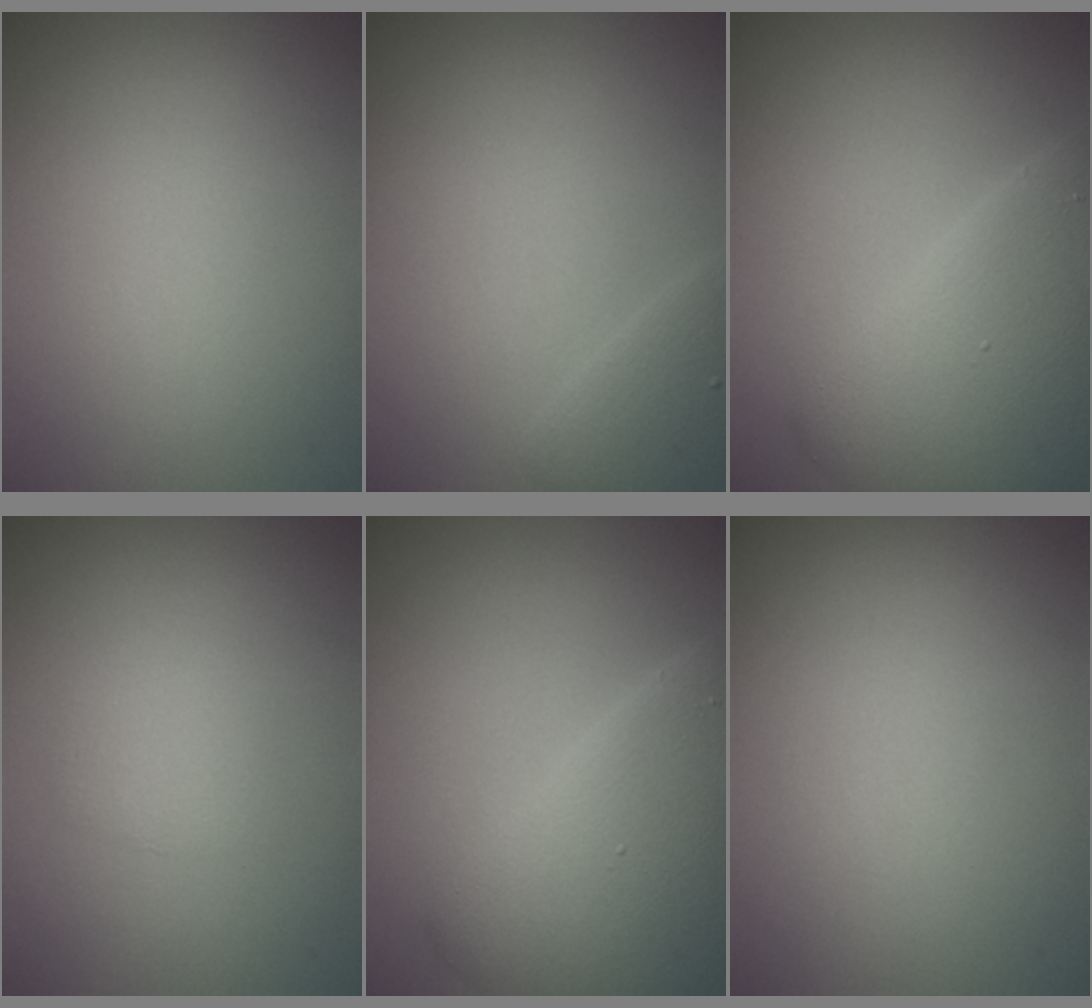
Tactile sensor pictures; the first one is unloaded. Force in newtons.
{"total": 1.6, "press": 1.6, "slide": 0.1}
{"total": 7.1, "press": 7.1, "slide": 0.2}
{"total": 1.4, "press": 1.4, "slide": 0.1}
{"total": 7.1, "press": 7.1, "slide": 0.2}
{"total": 0.0}